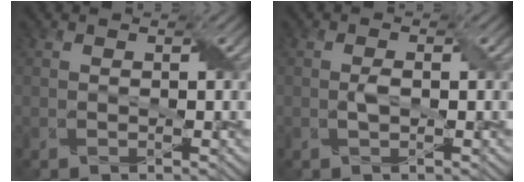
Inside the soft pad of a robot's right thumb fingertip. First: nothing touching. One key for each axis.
{"total": 1.2, "fx": -0.1, "fy": 0.5, "fz": 1.1, "tx": -0.025, "ty": 0.002, "tz": 0.001}